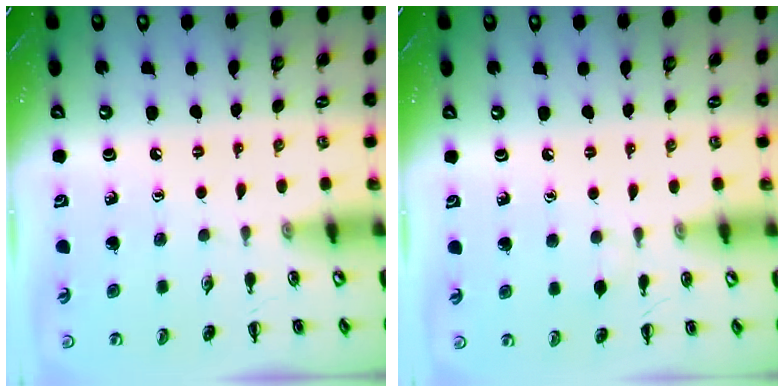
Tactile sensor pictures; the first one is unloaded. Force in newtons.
{"total": 3.9, "press": 3.5, "slide": 1.5}